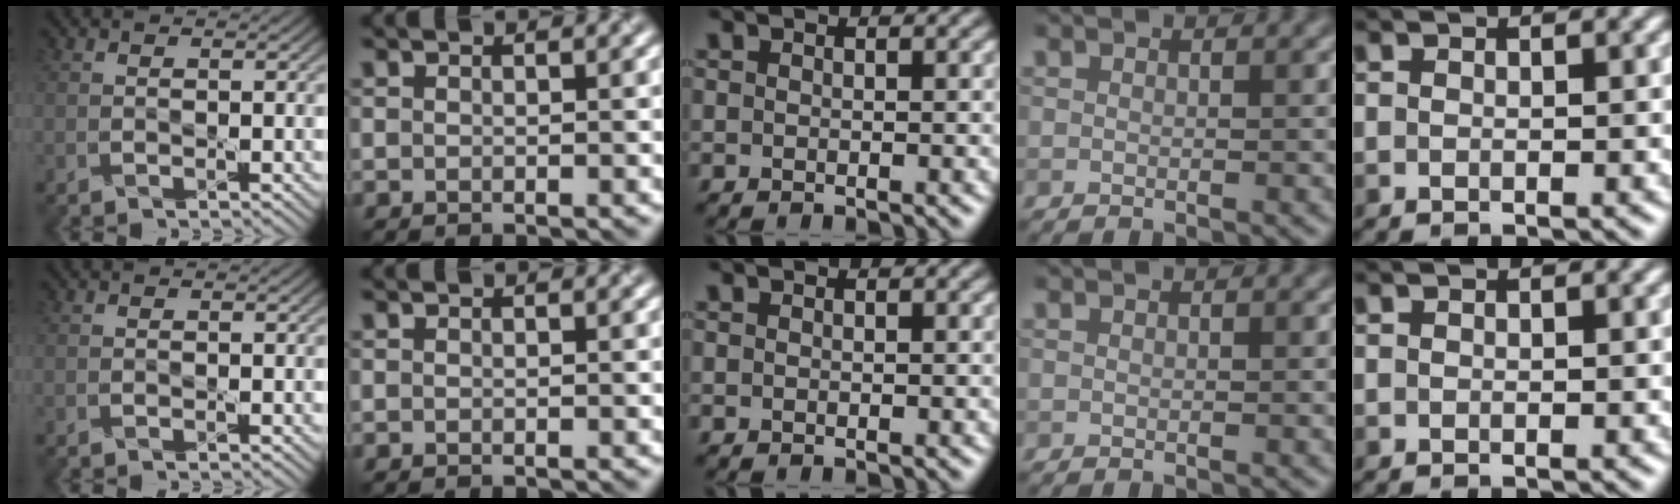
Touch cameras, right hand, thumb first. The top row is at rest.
{}